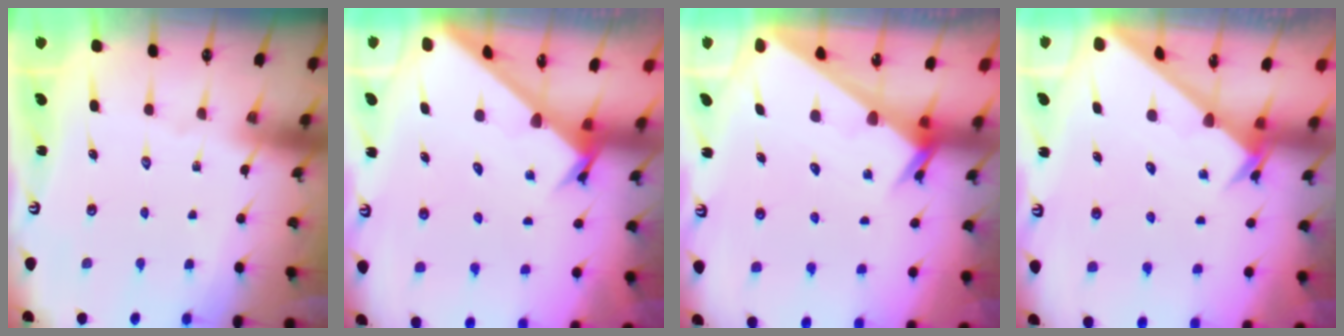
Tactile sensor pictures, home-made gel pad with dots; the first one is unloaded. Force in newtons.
{"total": 2.6, "press": 2.6, "slide": 0.3}
{"total": 2.0, "press": 2.0, "slide": 0.1}
{"total": 2.5, "press": 2.5, "slide": 0.2}